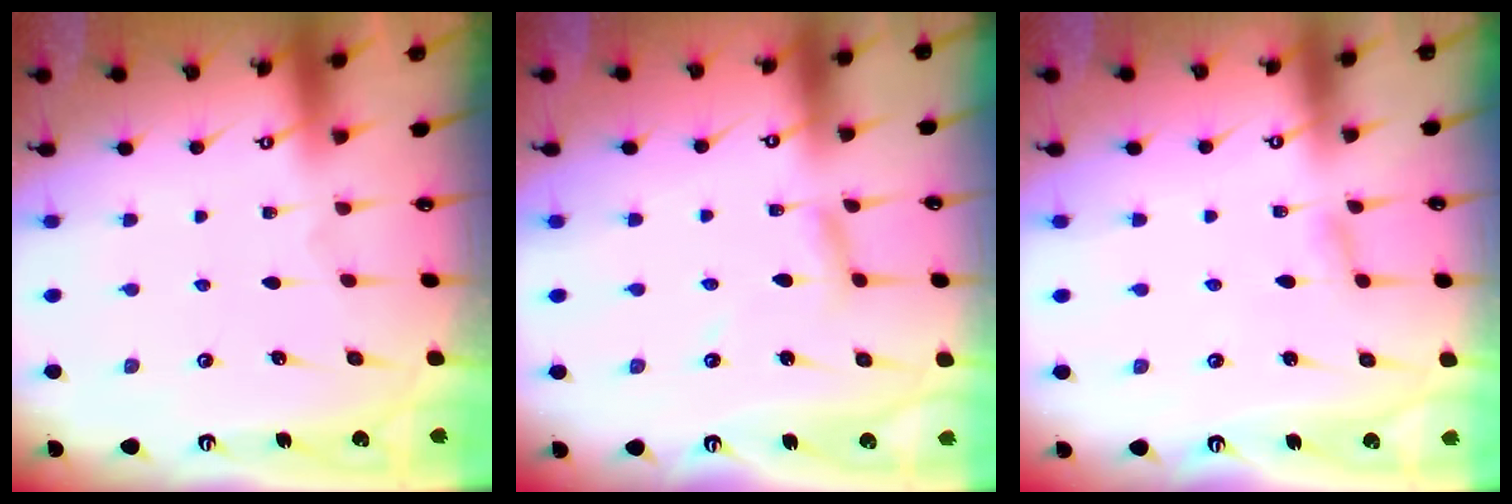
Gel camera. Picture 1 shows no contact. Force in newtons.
{"total": 4.1, "press": 4.1, "slide": 0.4}
{"total": 4.0, "press": 4.0, "slide": 0.4}